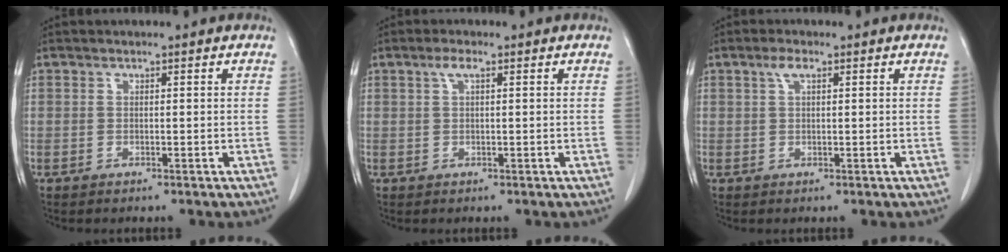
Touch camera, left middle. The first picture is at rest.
{"total": 1.7, "force": [0.8, 0.3, 1.5], "torque": [-0.033, 0.007, 0.016]}
{"total": 1.9, "force": [0.9, 0.6, 1.5], "torque": [-0.034, 0.007, 0.020]}